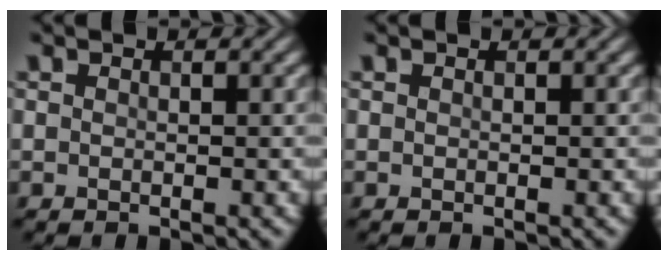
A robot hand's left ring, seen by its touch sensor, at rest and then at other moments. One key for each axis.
{"total": 0.0}